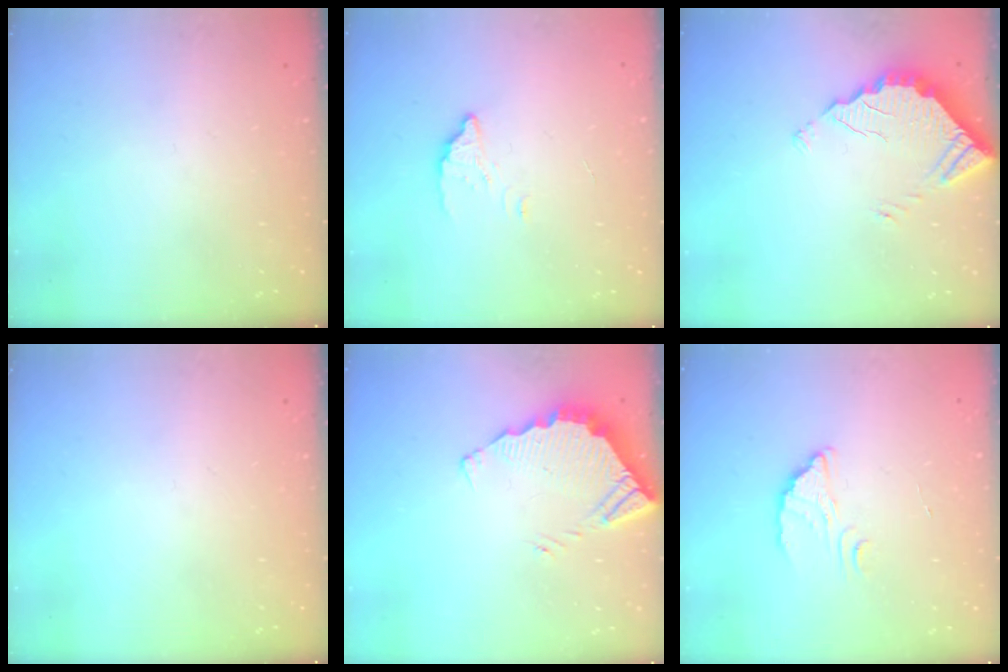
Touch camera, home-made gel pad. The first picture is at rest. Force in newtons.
{"total": 2.3, "press": 2.3, "slide": 0.2}
{"total": 3.6, "press": 3.6, "slide": 0.2}
{"total": 0.0}
{"total": 4.5, "press": 4.5, "slide": 0.2}
{"total": 2.6, "press": 2.6, "slide": 0.1}